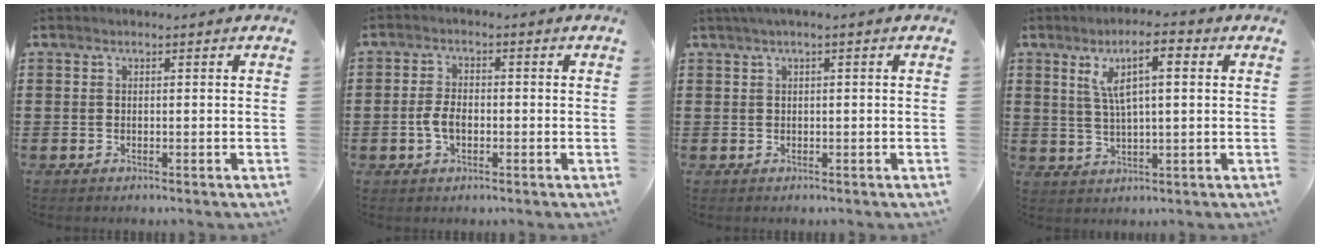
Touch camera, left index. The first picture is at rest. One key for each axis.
{"total": 3.7, "fx": -0.8, "fy": 1.9, "fz": 3.1, "tx": -0.079, "ty": -0.004, "tz": -0.019}
{"total": 1.2, "fx": 0.1, "fy": 0.0, "fz": 1.2, "tx": -0.017, "ty": -0.004, "tz": 0.003}
{"total": 7.5, "fx": 2.5, "fy": 2.1, "fz": 6.8, "tx": -0.137, "ty": 0.010, "tz": 0.041}